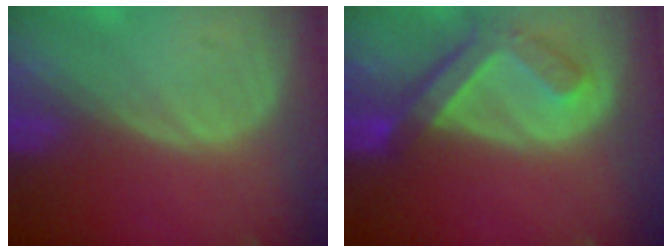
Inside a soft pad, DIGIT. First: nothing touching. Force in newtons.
{"total": 7.4, "press": 6.4, "slide": 3.6}